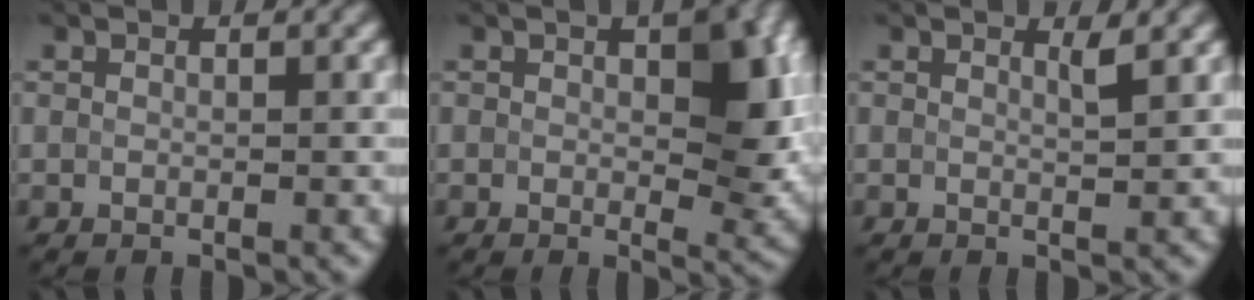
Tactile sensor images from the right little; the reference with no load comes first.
{"total": 6.2, "force": [0.7, 3.1, 5.3], "torque": [-0.060, -0.003, 0.009]}
{"total": 0.9, "force": [0.7, -0.2, 0.6], "torque": [-0.012, -0.002, 0.009]}